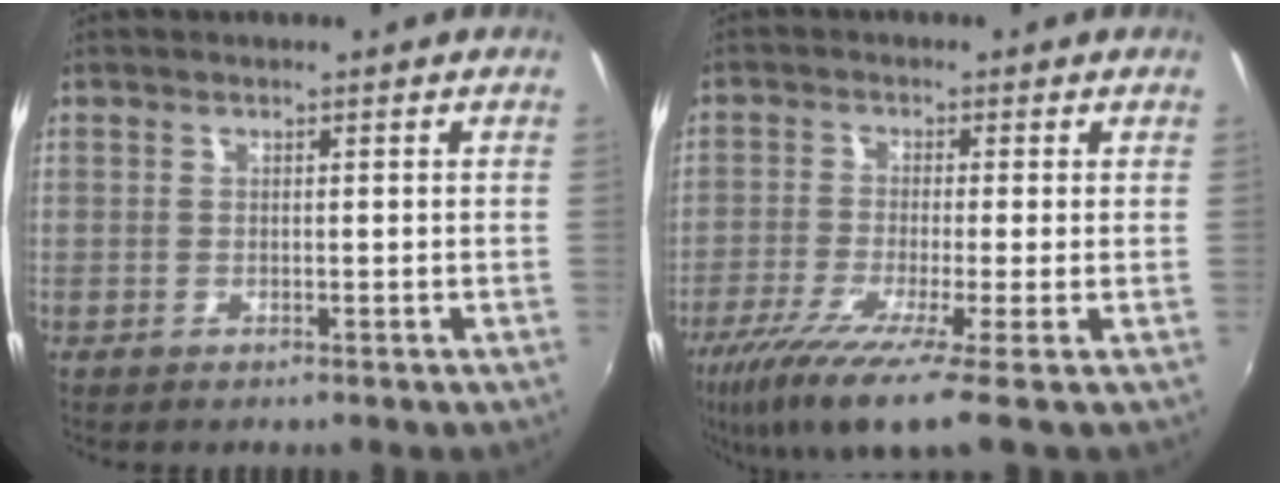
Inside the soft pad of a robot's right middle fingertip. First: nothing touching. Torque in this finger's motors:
{"motor_torque": [1.14, -1.00, 0.22, 0.14]}